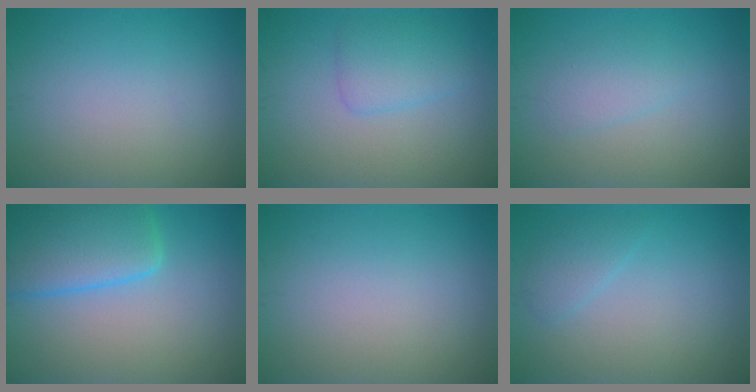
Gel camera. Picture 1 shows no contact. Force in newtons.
{"total": 2.5, "press": 2.5, "slide": 0.2}
{"total": 1.8, "press": 1.8, "slide": 0.1}
{"total": 6.9, "press": 6.9, "slide": 0.4}
{"total": 0.0}
{"total": 1.6, "press": 1.6, "slide": 0.0}